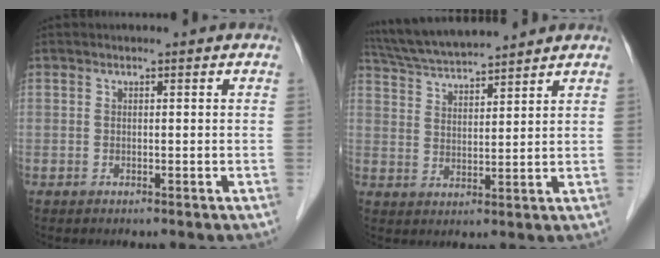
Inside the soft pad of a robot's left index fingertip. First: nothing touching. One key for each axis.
{"total": 11.3, "fx": 10.5, "fy": 0.5, "fz": 4.1, "tx": -0.081, "ty": 0.027, "tz": 0.184}